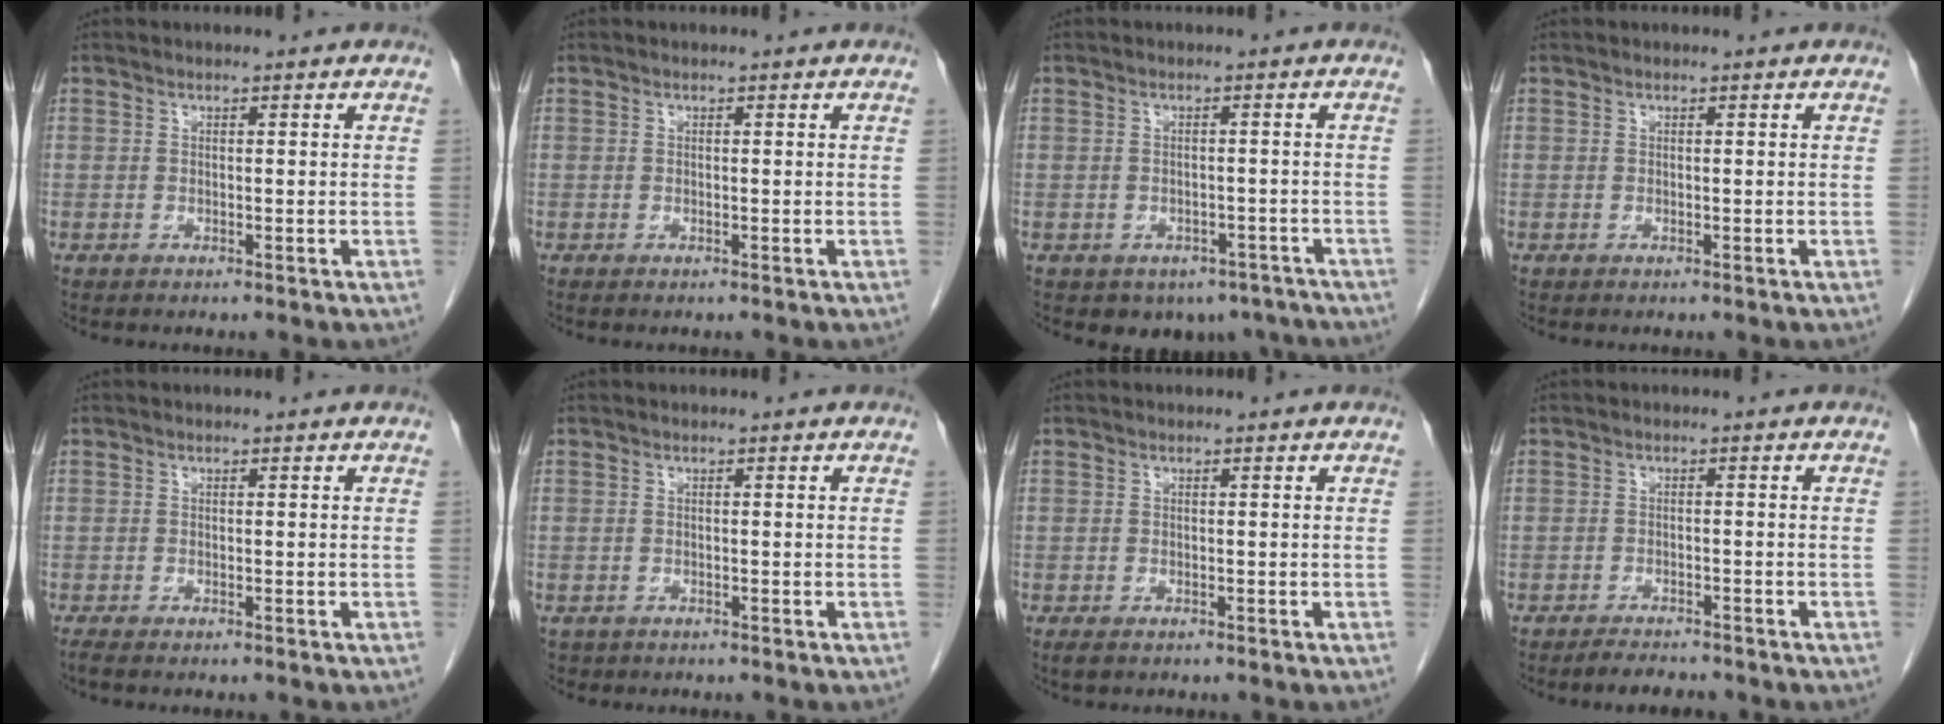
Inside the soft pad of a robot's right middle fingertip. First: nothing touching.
{"total": 0.0}
{"total": 6.8, "force": [-5.1, 4.2, 1.4], "torque": [-0.002, 0.008, -0.058]}
{"total": 0.0}
{"total": 0.9, "force": [-0.8, 0.0, 0.5], "torque": [-0.013, -0.004, -0.015]}
{"total": 1.0, "force": [-0.7, 0.8, 0.1], "torque": [-0.014, 0.001, -0.007]}
{"total": 1.5, "force": [-1.0, 0.7, 0.8], "torque": [-0.016, -0.003, -0.010]}
{"total": 3.1, "force": [-2.9, 0.7, 1.1], "torque": [-0.022, -0.007, -0.045]}